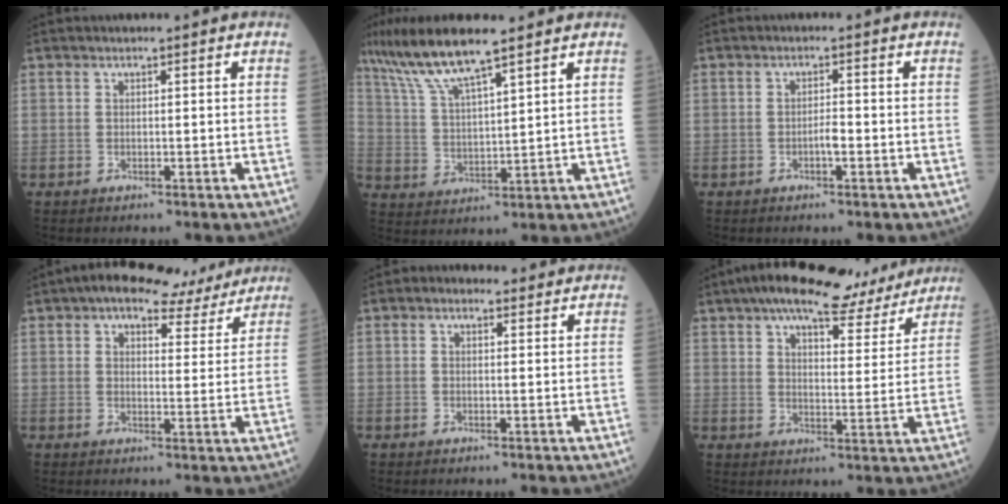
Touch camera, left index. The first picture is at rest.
{"total": 9.8, "force": [7.6, 0.3, 6.2], "torque": [-0.130, 0.009, 0.148]}
{"total": 1.7, "force": [-1.0, 0.3, 1.4], "torque": [-0.023, -0.002, -0.018]}
{"total": 10.0, "force": [7.9, 4.3, 4.2], "torque": [-0.049, 0.022, 0.092]}
{"total": 2.4, "force": [1.4, 1.6, 1.0], "torque": [-0.021, 0.018, 0.019]}
{"total": 17.6, "force": [14.8, 5.1, 8.1], "torque": [-0.110, 0.024, 0.192]}